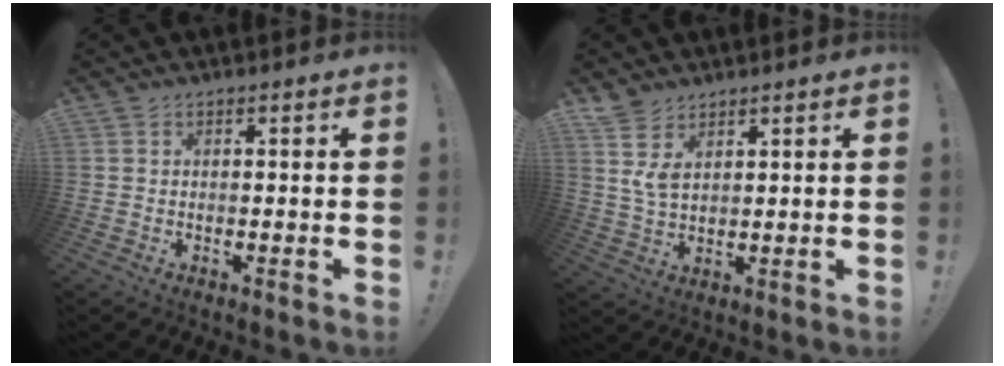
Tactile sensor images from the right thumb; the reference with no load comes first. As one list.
[{"total": 6.7, "force": [3.9, 3.5, 4.2], "torque": [-0.083, -0.021, 0.072]}]